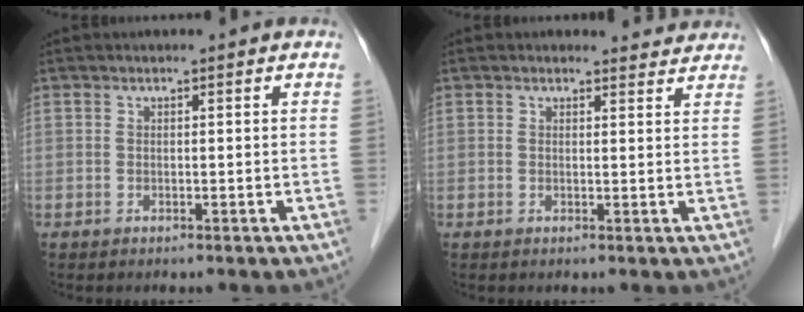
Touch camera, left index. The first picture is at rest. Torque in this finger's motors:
{"motor_torque": [0.43, -0.57, 0.09, 0.00]}